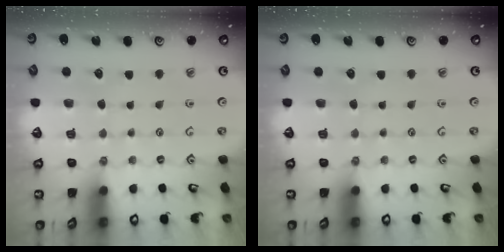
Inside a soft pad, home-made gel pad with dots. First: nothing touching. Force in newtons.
{"total": 0.0}